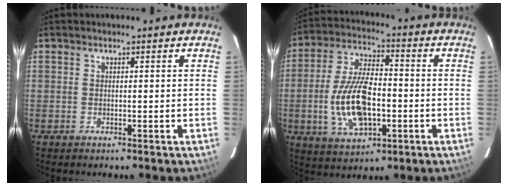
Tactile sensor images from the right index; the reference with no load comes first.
{"total": 14.7, "force": [-3.0, 7.2, 12.5], "torque": [-0.254, 0.004, -0.046]}